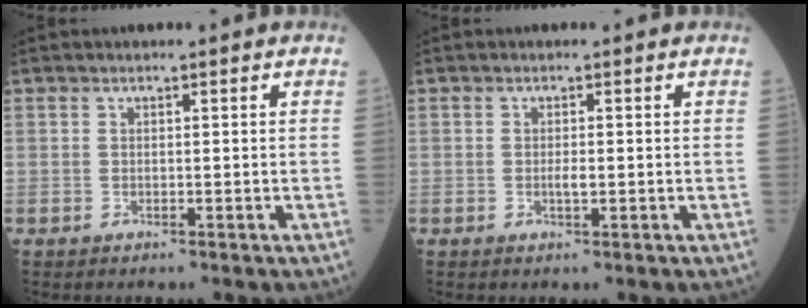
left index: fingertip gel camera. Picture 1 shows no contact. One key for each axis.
{"total": 1.1, "fx": -0.1, "fy": 0.3, "fz": 1.1, "tx": -0.022, "ty": -0.001, "tz": -0.001}